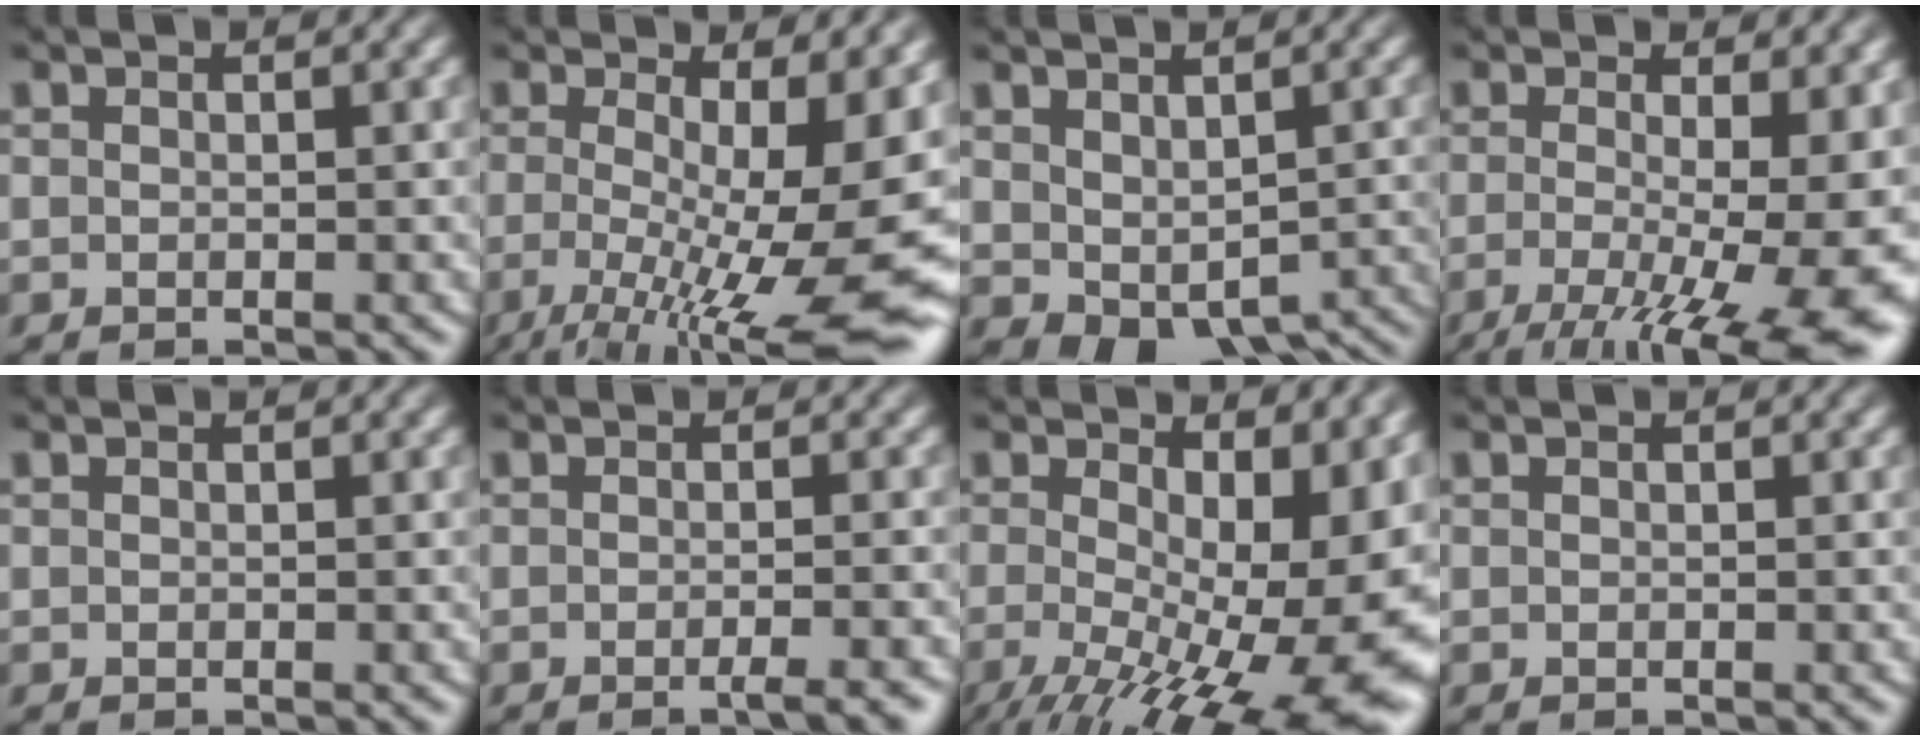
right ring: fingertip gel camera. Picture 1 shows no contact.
{"total": 11.2, "force": [-3.1, 3.9, 10.0], "torque": [-0.140, -0.043, -0.025]}
{"total": 5.7, "force": [-3.5, 2.9, 3.4], "torque": [-0.063, -0.045, -0.022]}
{"total": 9.6, "force": [-3.6, 3.7, 8.1], "torque": [-0.124, -0.048, -0.034]}
{"total": 0.0}
{"total": 2.1, "force": [-1.5, 0.0, 1.5], "torque": [-0.019, 0.004, -0.028]}
{"total": 12.5, "force": [-3.8, 5.8, 10.4], "torque": [-0.141, -0.054, -0.029]}
{"total": 0.0}